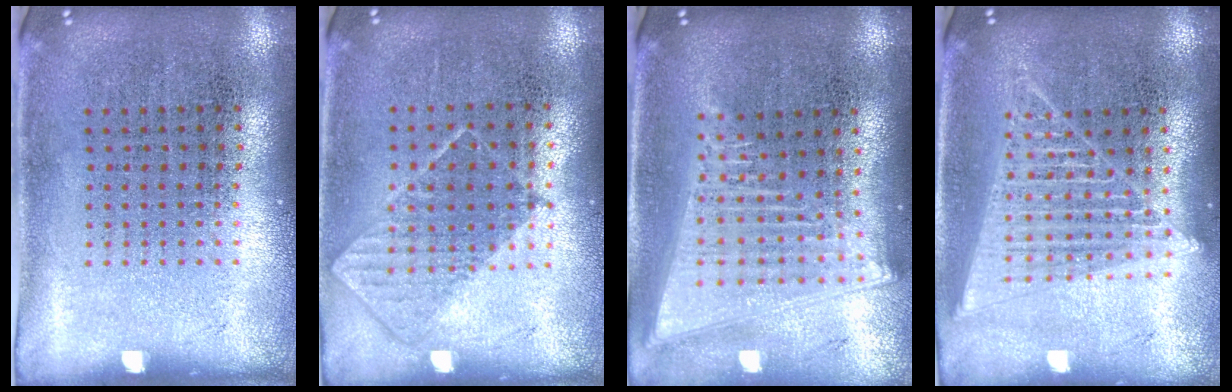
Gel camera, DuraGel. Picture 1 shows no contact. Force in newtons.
{"total": 0.8, "press": 0.8, "slide": 0.3}
{"total": 2.1, "press": 1.8, "slide": 1.1}
{"total": 1.9, "press": 1.7, "slide": 0.8}